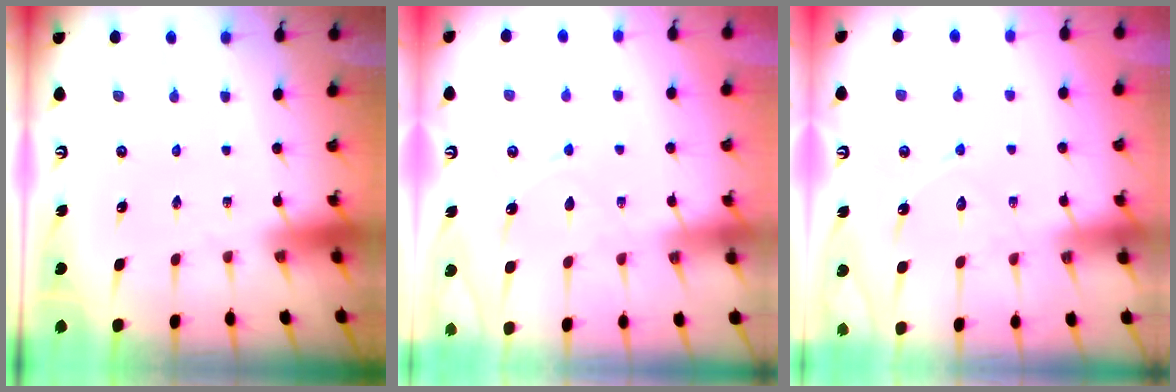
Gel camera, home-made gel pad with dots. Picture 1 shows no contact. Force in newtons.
{"total": 8.6, "press": 8.5, "slide": 0.8}
{"total": 10.5, "press": 10.5, "slide": 0.3}